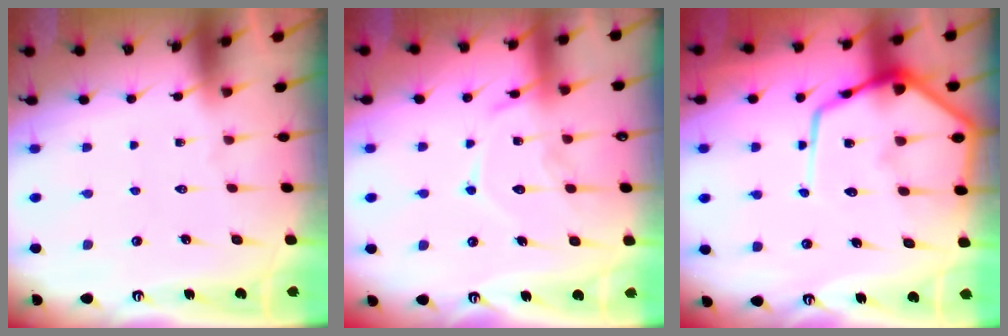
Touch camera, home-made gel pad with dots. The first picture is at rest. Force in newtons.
{"total": 14.1, "press": 14.0, "slide": 1.3}
{"total": 15.2, "press": 15.1, "slide": 1.6}